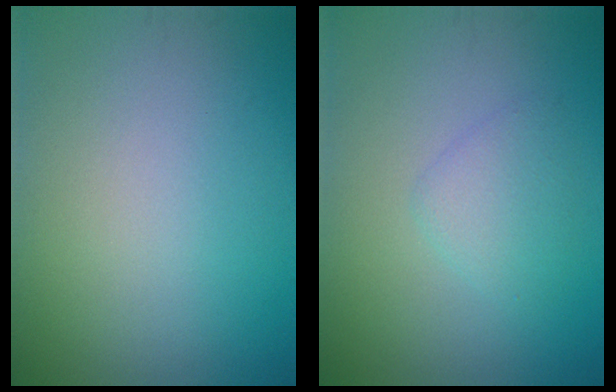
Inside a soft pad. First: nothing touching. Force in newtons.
{"total": 1.9, "press": 1.8, "slide": 0.1}